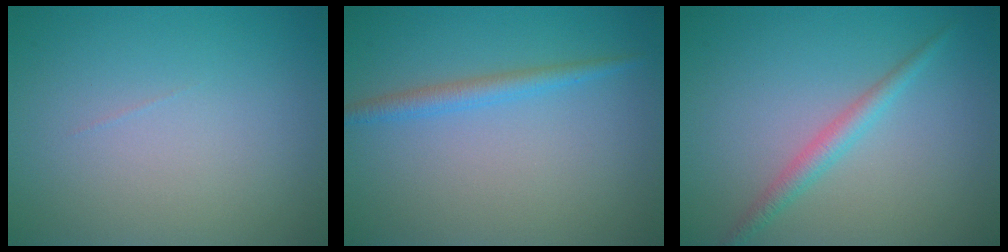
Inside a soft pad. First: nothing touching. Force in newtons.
{"total": 1.9, "press": 1.9, "slide": 0.1}
{"total": 2.0, "press": 2.0, "slide": 0.1}